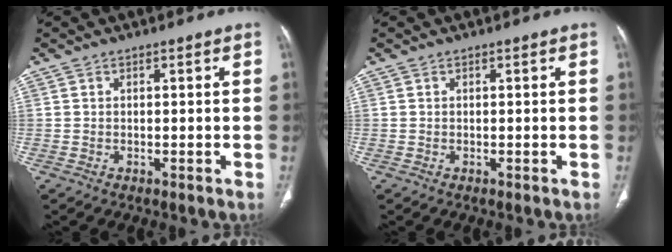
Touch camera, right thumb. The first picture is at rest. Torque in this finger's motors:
{"motor_torque": [0.01, 0.01, -0.02, -0.01, 0.00]}